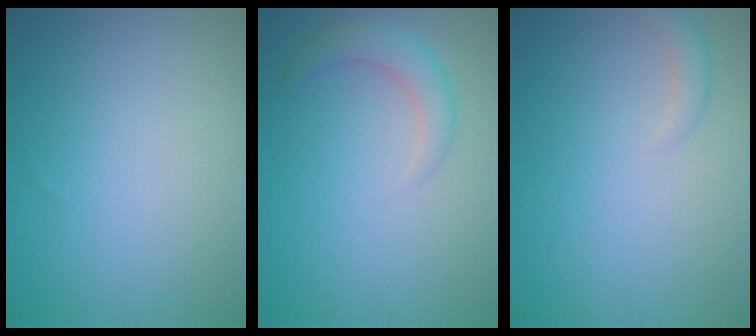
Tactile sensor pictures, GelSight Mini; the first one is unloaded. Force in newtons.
{"total": 2.5, "press": 2.5, "slide": 0.1}
{"total": 1.5, "press": 1.5, "slide": 0.1}